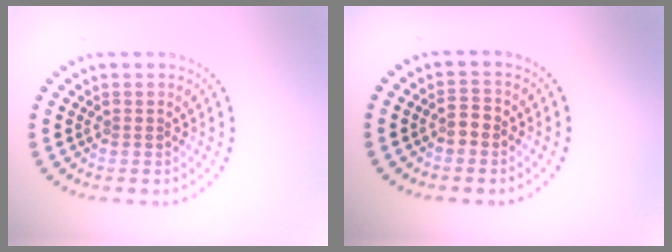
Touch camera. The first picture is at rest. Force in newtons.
{"total": 1.5, "press": 1.4, "slide": 0.3}